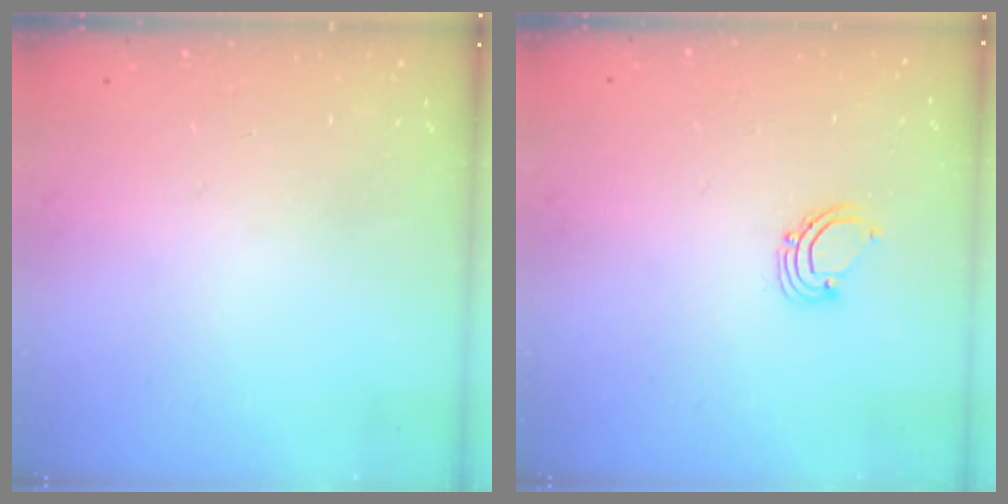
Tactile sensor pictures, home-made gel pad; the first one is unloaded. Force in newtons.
{"total": 2.9, "press": 2.9, "slide": 0.2}